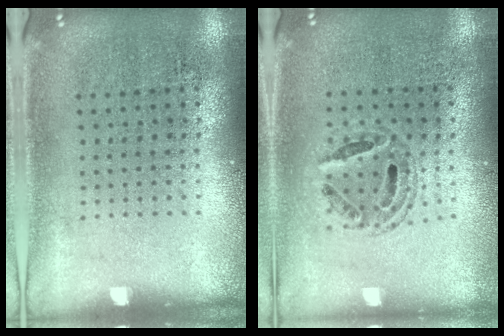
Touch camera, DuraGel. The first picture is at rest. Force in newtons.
{"total": 0.7, "press": 0.7, "slide": 0.2}